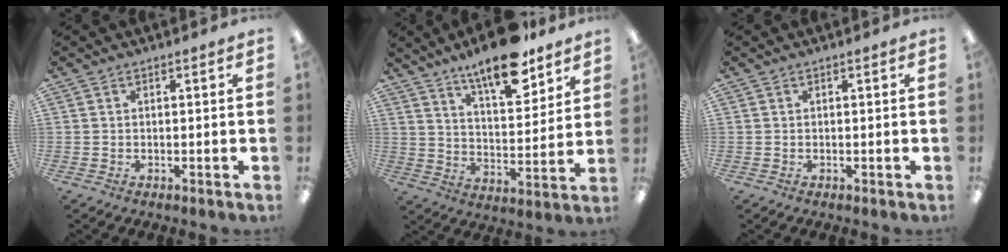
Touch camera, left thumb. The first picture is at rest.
{"total": 14.6, "force": [11.7, 4.1, 7.8], "torque": [-0.119, -0.074, 0.199]}
{"total": 0.0}